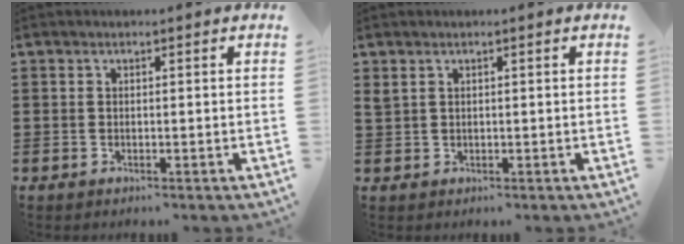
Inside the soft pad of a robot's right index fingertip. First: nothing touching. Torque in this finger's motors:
{"motor_torque": [0.38, 0.41, 0.00, 0.02]}